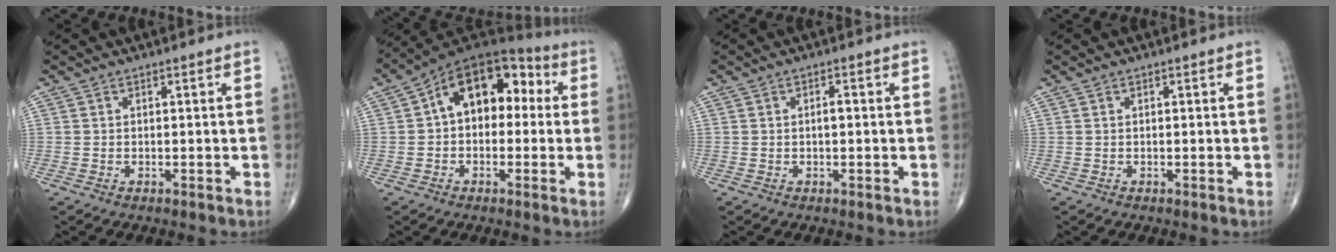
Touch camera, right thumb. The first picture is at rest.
{"total": 14.9, "force": [2.0, 9.5, 11.2], "torque": [-0.123, 0.050, 0.016]}
{"total": 1.2, "force": [-0.1, 0.5, 1.0], "torque": [-0.014, 0.002, -0.004]}
{"total": 0.0}